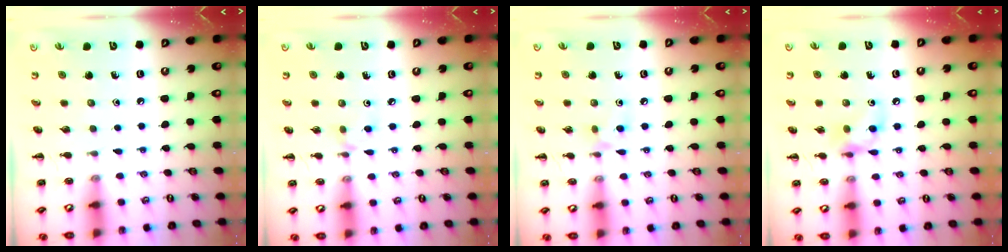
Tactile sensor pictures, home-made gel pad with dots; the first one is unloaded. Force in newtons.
{"total": 3.2, "press": 2.9, "slide": 1.2}
{"total": 5.1, "press": 4.8, "slide": 1.8}
{"total": 8.4, "press": 8.3, "slide": 0.9}